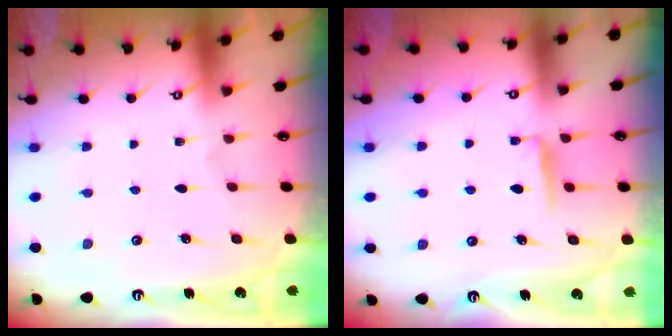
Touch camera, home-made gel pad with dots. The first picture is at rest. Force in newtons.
{"total": 6.2, "press": 6.2, "slide": 0.6}